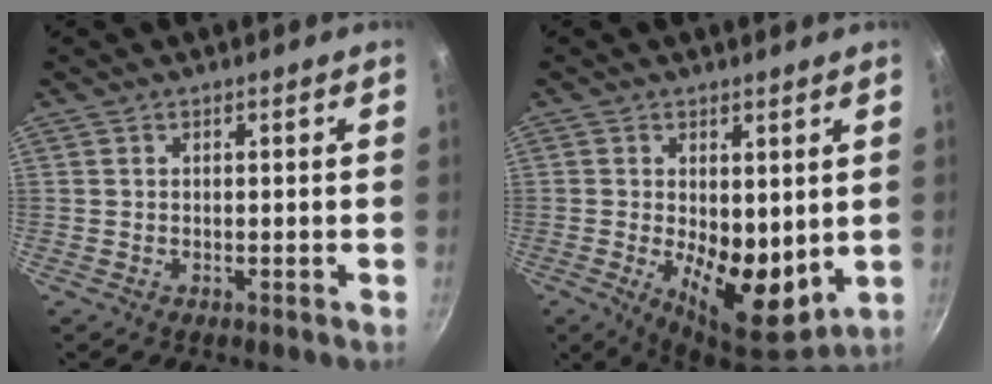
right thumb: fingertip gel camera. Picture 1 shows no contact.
{"total": 12.4, "force": [-0.3, 6.2, 10.8], "torque": [-0.140, -0.031, 0.005]}